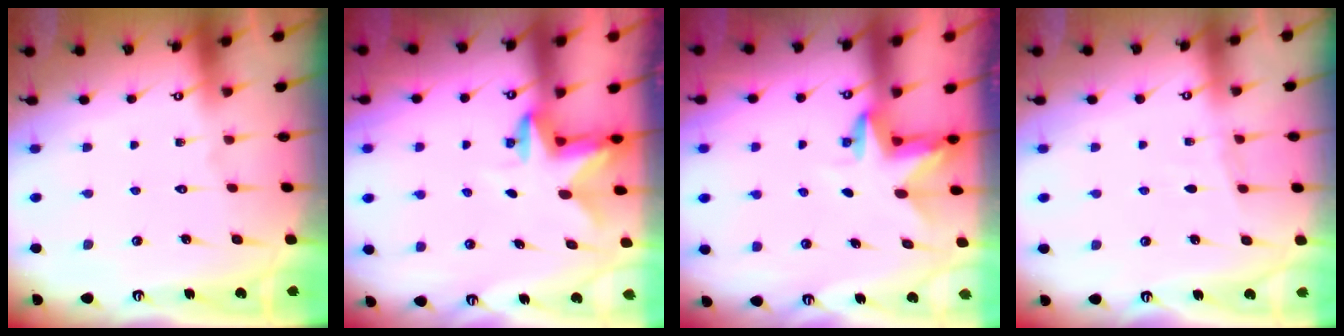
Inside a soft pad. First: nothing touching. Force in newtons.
{"total": 2.8, "press": 2.7, "slide": 0.5}
{"total": 3.2, "press": 3.2, "slide": 0.1}
{"total": 3.0, "press": 3.0, "slide": 0.4}